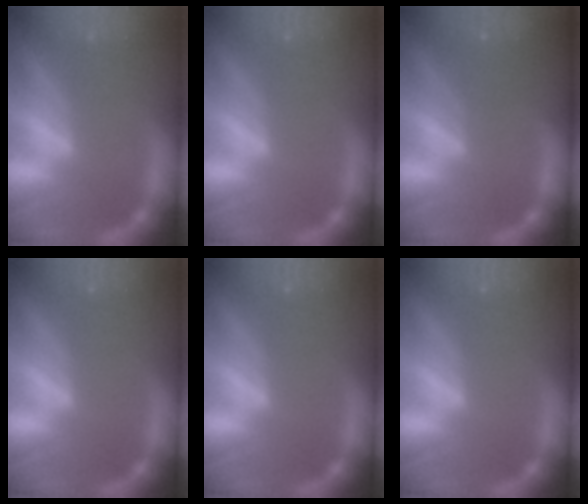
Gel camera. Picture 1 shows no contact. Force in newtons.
{"total": 0.0}
{"total": 2.4}
{"total": 0.0}
{"total": 0.0}
{"total": 0.0}